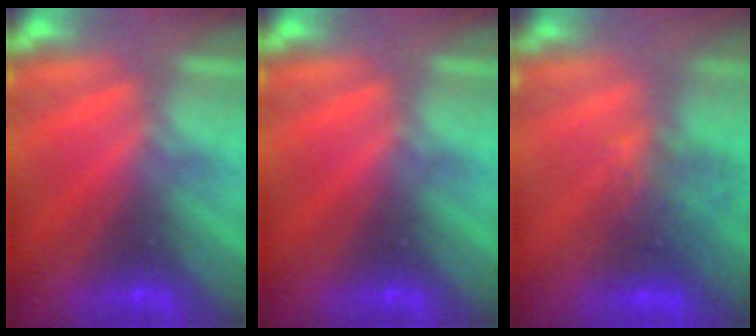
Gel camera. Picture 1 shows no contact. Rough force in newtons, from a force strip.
{"total": 0.0}
{"total": 7.1}